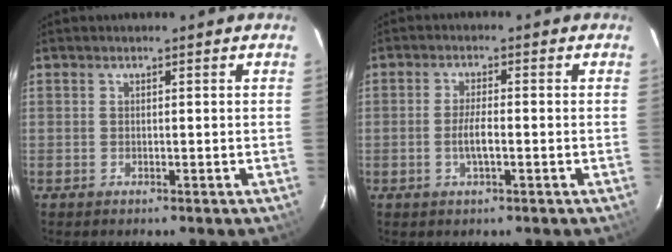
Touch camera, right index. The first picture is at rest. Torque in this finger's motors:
{"motor_torque": [0.61, -0.30, 0.35, 0.09]}